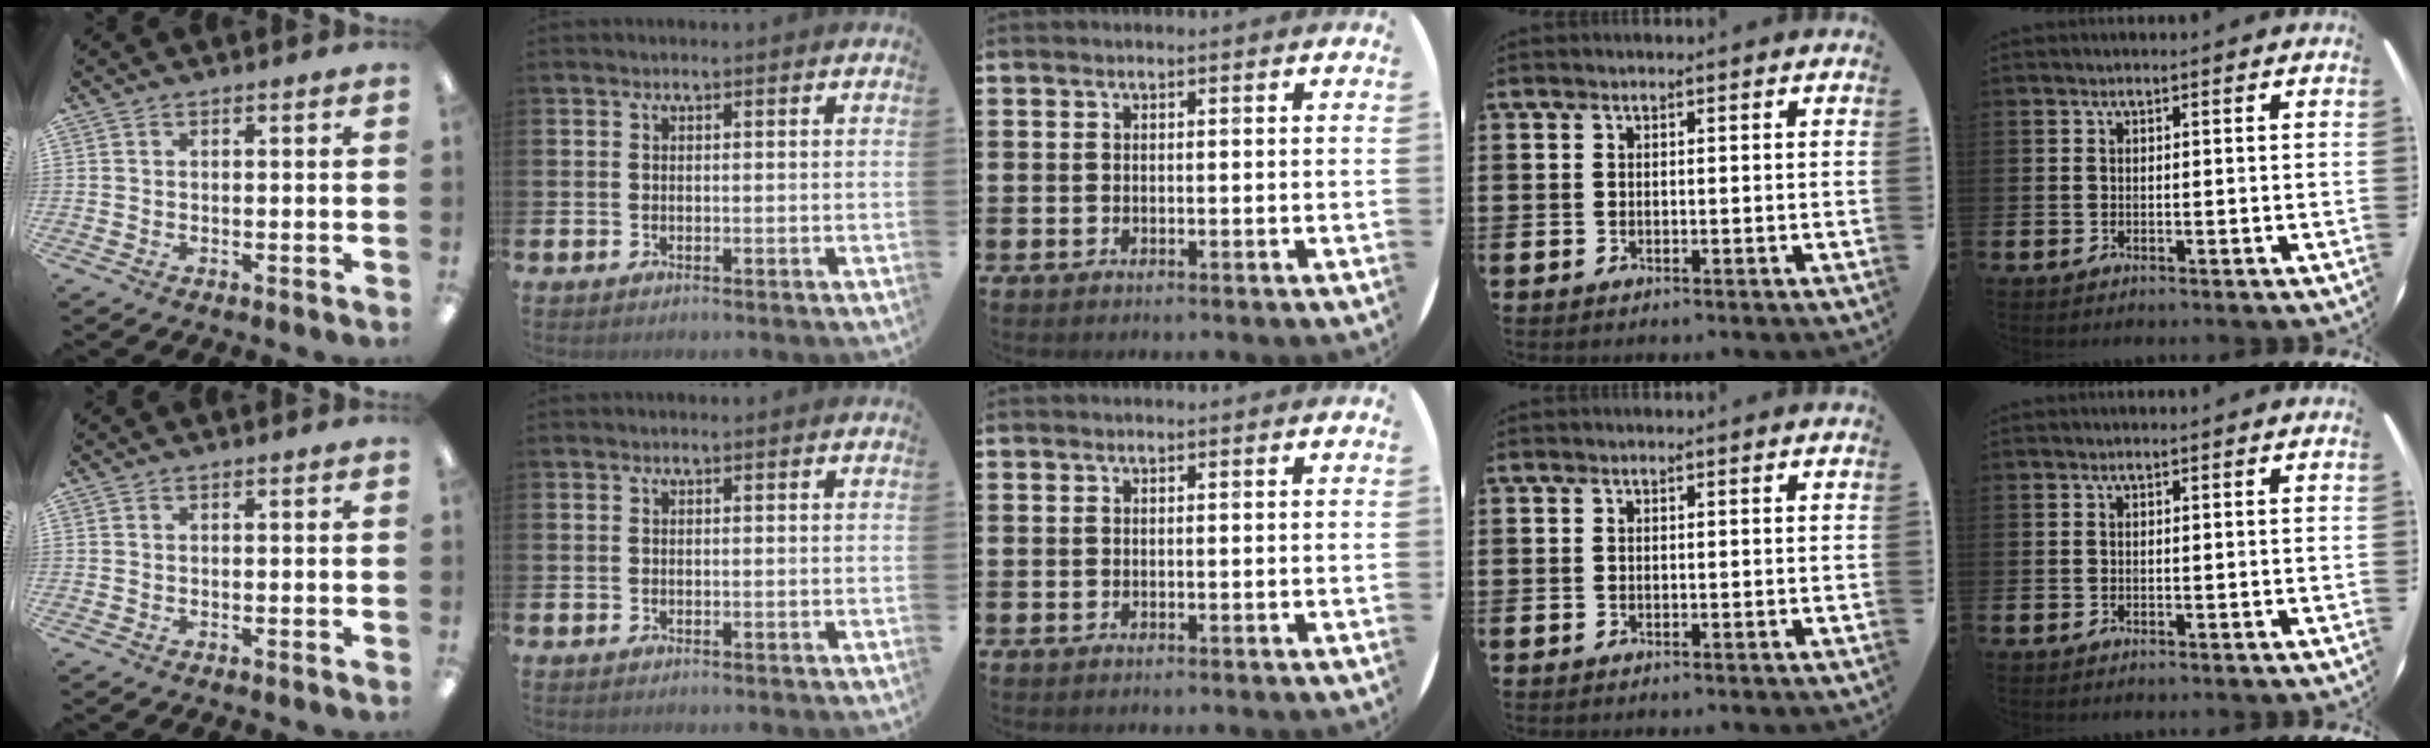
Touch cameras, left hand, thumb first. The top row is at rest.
{}